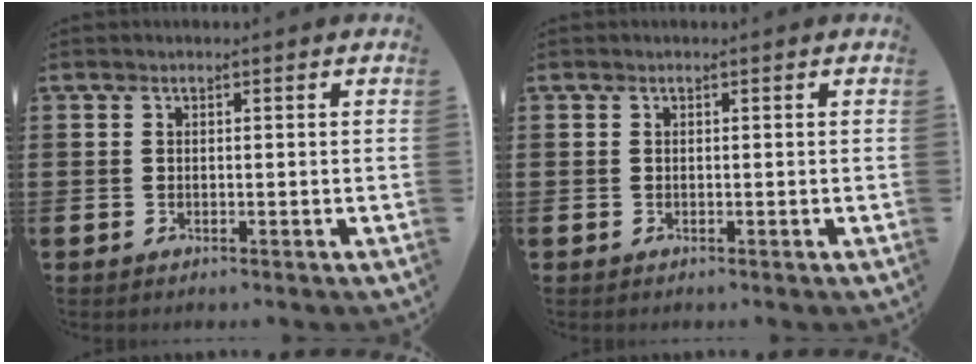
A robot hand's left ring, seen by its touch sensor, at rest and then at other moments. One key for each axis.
{"total": 0.0}